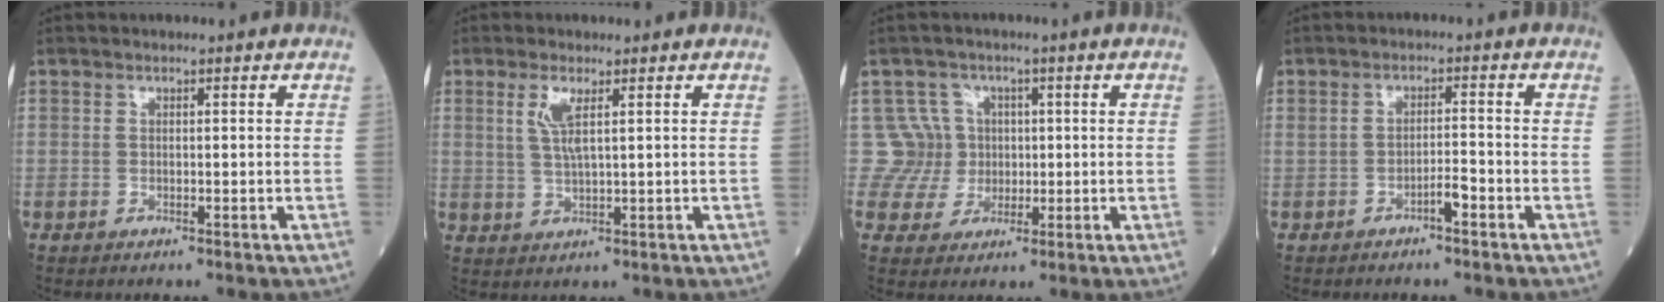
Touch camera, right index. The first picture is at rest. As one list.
[{"total": 3.7, "force": [1.4, 0.4, 3.4], "torque": [-0.076, -0.002, 0.031]}, {"total": 5.8, "force": [0.9, 5.7, -0.8], "torque": [0.032, 0.014, 0.019]}, {"total": 2.4, "force": [-1.4, 0.2, 1.9], "torque": [-0.028, 0.003, -0.024]}]